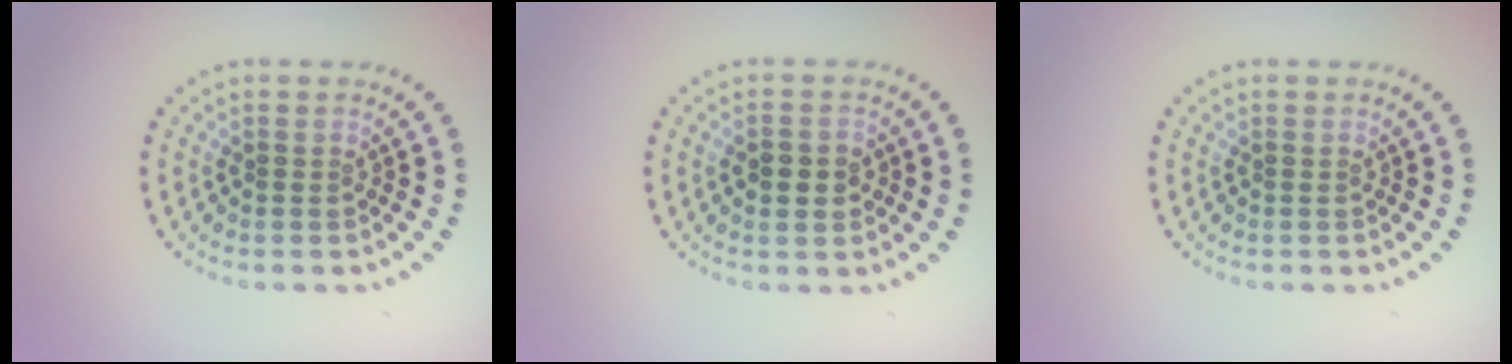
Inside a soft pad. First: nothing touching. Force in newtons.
{"total": 2.2, "press": 2.2, "slide": 0.1}
{"total": 0.0}